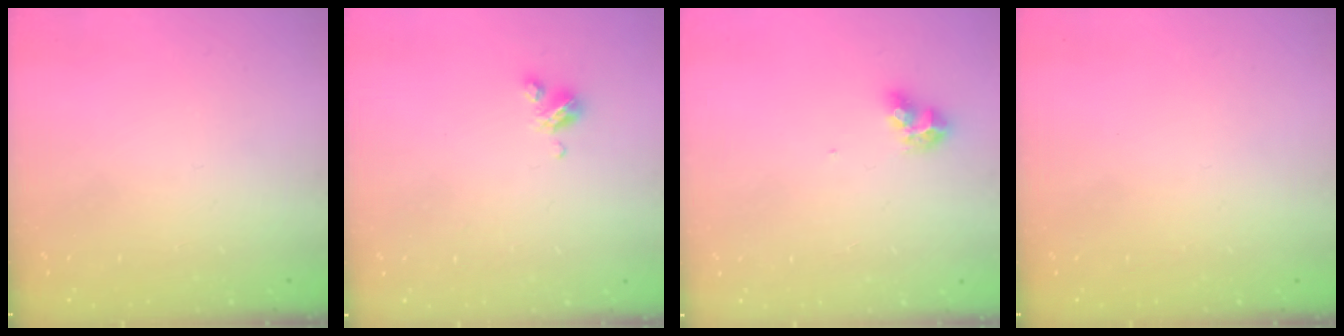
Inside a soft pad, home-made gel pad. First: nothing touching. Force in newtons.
{"total": 4.0, "press": 4.0, "slide": 0.3}
{"total": 7.9, "press": 7.9, "slide": 0.6}
{"total": 0.0}